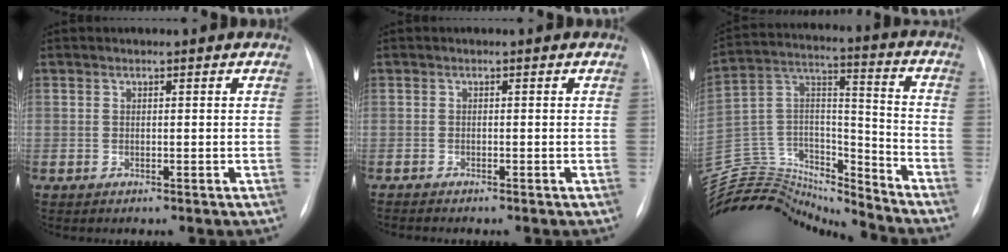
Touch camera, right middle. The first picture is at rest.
{"total": 1.4, "force": [-1.3, -0.1, 0.6], "torque": [-0.005, -0.002, -0.016]}
{"total": 20.5, "force": [-20.1, 3.0, 2.9], "torque": [-0.057, 0.061, -0.337]}